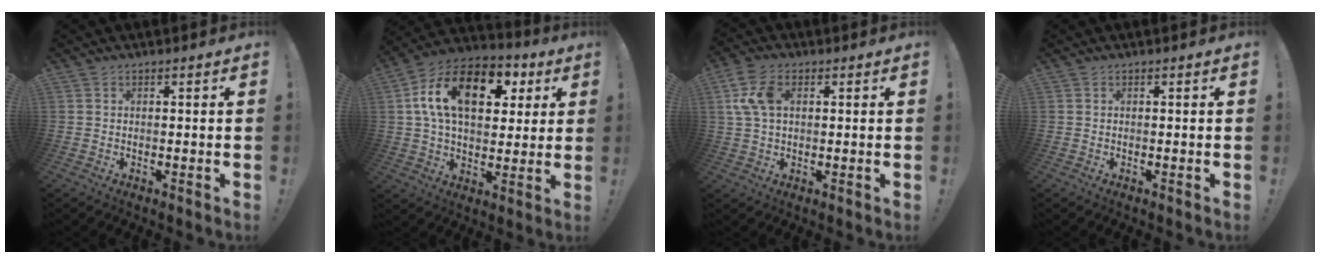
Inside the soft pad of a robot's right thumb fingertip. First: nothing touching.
{"total": 19.4, "force": [6.1, 12.0, 14.0], "torque": [-0.223, -0.006, 0.103]}
{"total": 9.1, "force": [2.2, 5.6, 6.8], "torque": [-0.145, 0.010, 0.043]}
{"total": 0.0}